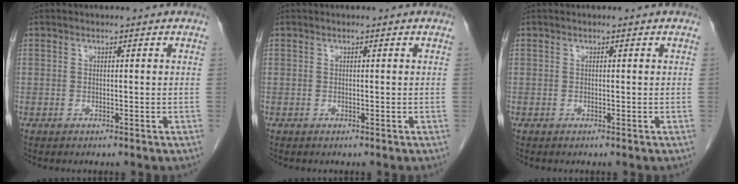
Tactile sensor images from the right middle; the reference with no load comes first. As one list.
[{"total": 0.0}, {"total": 0.0}]